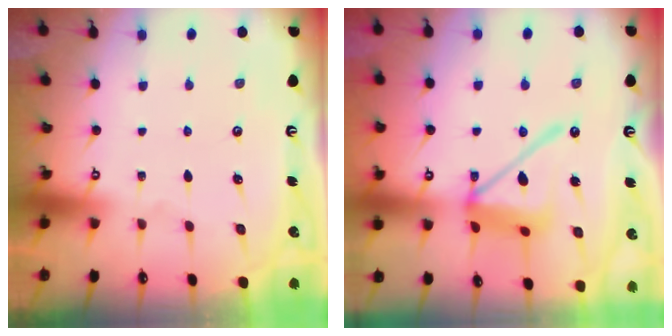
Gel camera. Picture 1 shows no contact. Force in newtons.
{"total": 14.5, "press": 14.4, "slide": 1.6}